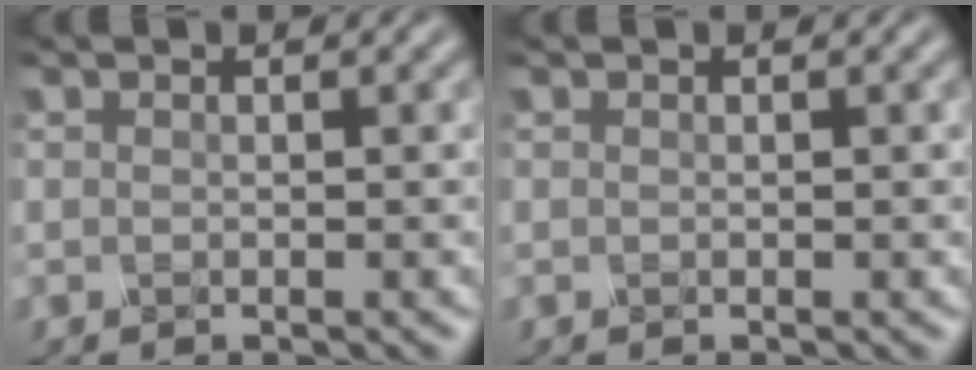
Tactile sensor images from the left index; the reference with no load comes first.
{"total": 0.0}